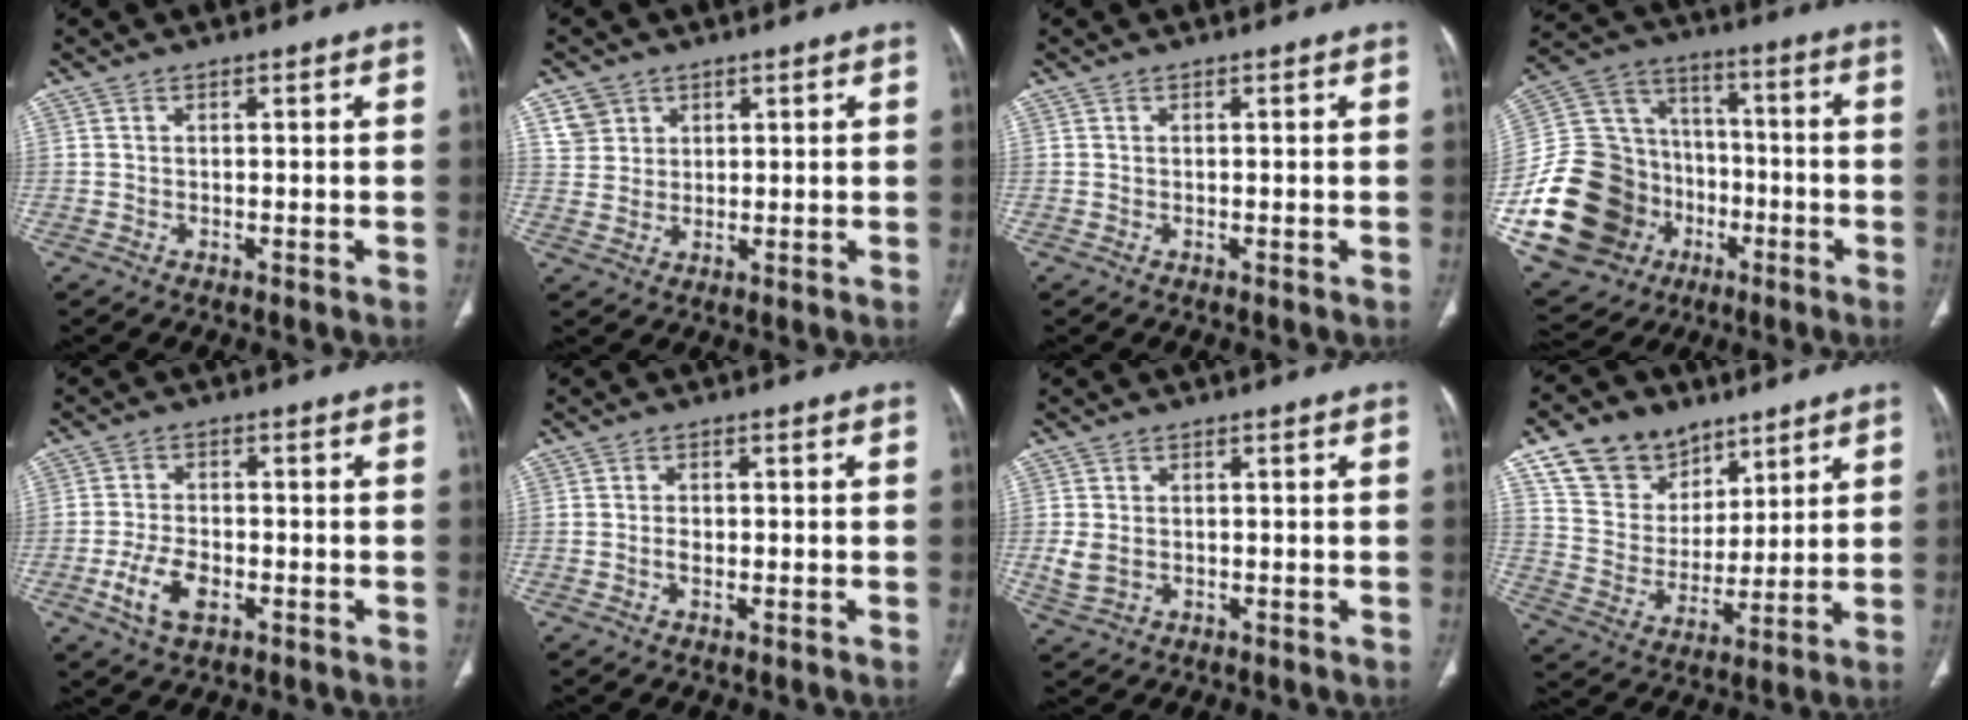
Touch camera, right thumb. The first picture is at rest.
{"total": 4.4, "force": [2.4, 3.7, 0.7], "torque": [0.003, -0.010, 0.049]}
{"total": 0.0}
{"total": 26.3, "force": [-7.8, 21.9, 12.2], "torque": [-0.230, 0.101, -0.115]}
{"total": 6.7, "force": [-2.6, 3.6, 5.0], "torque": [-0.102, 0.009, -0.047]}
{"total": 1.7, "force": [-0.4, 1.0, 1.3], "torque": [-0.026, 0.003, -0.008]}
{"total": 3.7, "force": [-0.4, 2.7, 2.4], "torque": [-0.056, 0.000, 0.000]}
{"total": 15.1, "force": [9.9, 10.2, 4.9], "torque": [-0.052, -0.042, 0.189]}